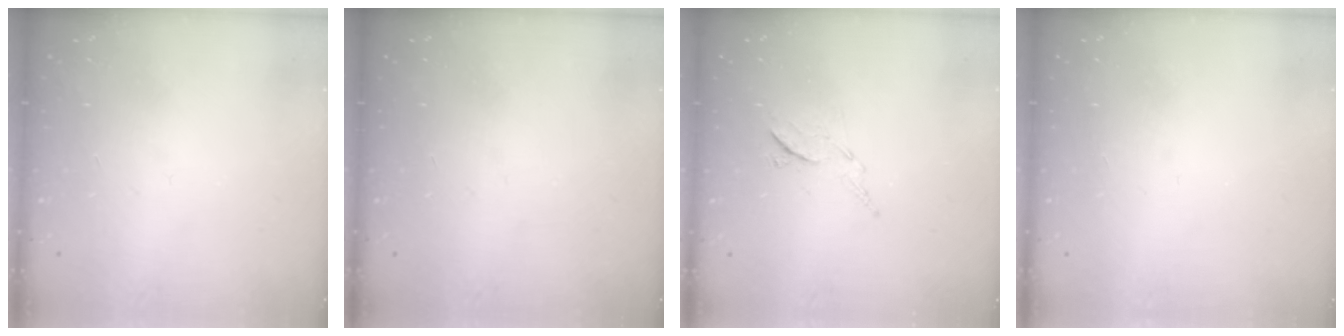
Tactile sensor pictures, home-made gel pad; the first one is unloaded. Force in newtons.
{"total": 0.0}
{"total": 6.8, "press": 6.8, "slide": 0.5}
{"total": 1.5, "press": 1.5, "slide": 0.1}